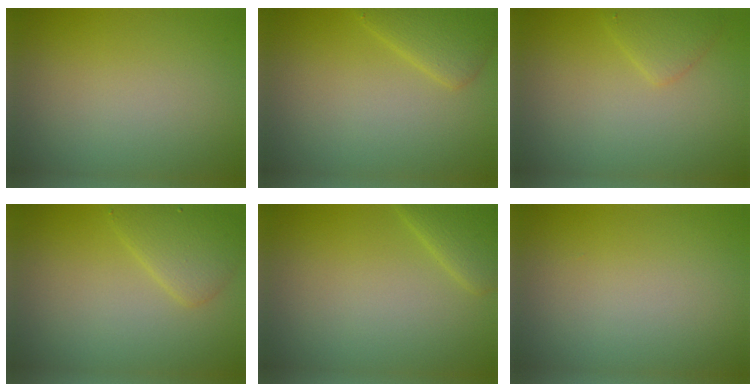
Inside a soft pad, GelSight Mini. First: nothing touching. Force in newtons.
{"total": 2.8, "press": 2.8, "slide": 0.2}
{"total": 1.7, "press": 1.7, "slide": 0.1}
{"total": 2.8, "press": 2.8, "slide": 0.1}
{"total": 2.3, "press": 2.3, "slide": 0.1}
{"total": 0.0}